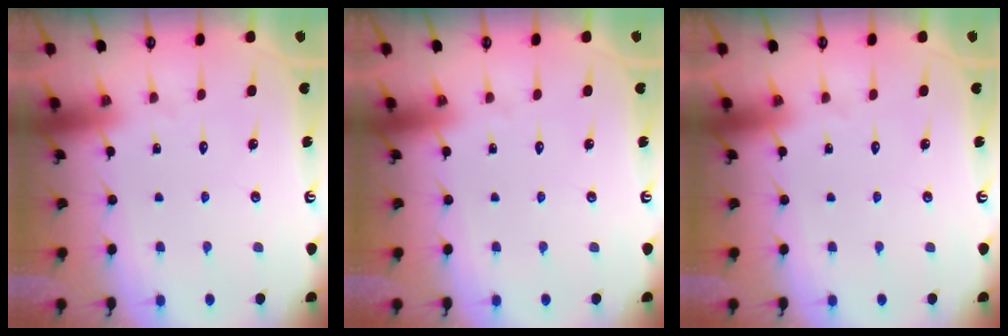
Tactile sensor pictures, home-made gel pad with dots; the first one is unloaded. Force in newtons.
{"total": 0.0}
{"total": 0.0}